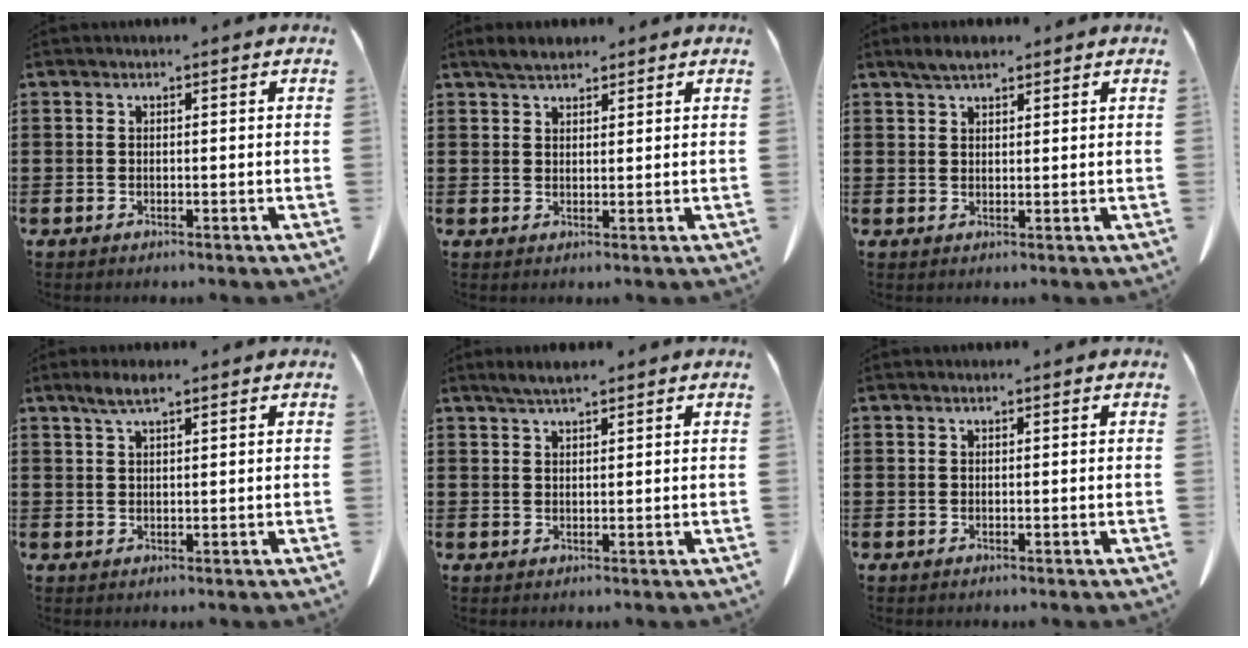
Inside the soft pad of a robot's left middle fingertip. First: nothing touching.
{"total": 2.8, "force": [2.4, 0.8, 1.1], "torque": [-0.026, 0.004, 0.046]}
{"total": 2.6, "force": [2.2, 0.7, 1.3], "torque": [-0.030, 0.005, 0.040]}
{"total": 3.1, "force": [2.0, 0.5, 2.3], "torque": [-0.049, 0.002, 0.036]}
{"total": 2.4, "force": [2.0, 0.3, 1.3], "torque": [-0.030, 0.003, 0.037]}
{"total": 0.0}